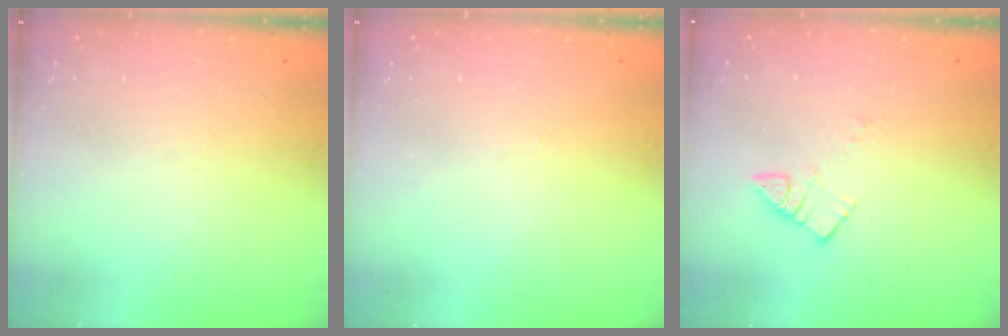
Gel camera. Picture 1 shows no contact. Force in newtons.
{"total": 2.8, "press": 2.8, "slide": 0.4}
{"total": 4.1, "press": 4.1, "slide": 0.2}